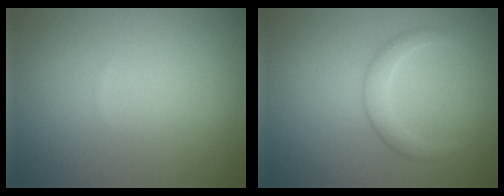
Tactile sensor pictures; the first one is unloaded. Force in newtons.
{"total": 1.9, "press": 1.9, "slide": 0.1}